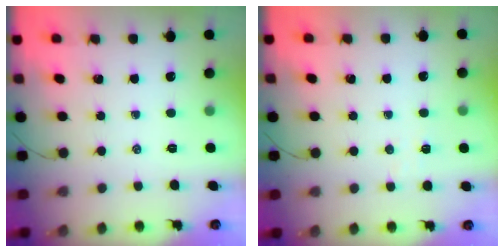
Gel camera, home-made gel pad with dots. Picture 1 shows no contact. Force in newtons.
{"total": 2.7, "press": 2.6, "slide": 0.8}